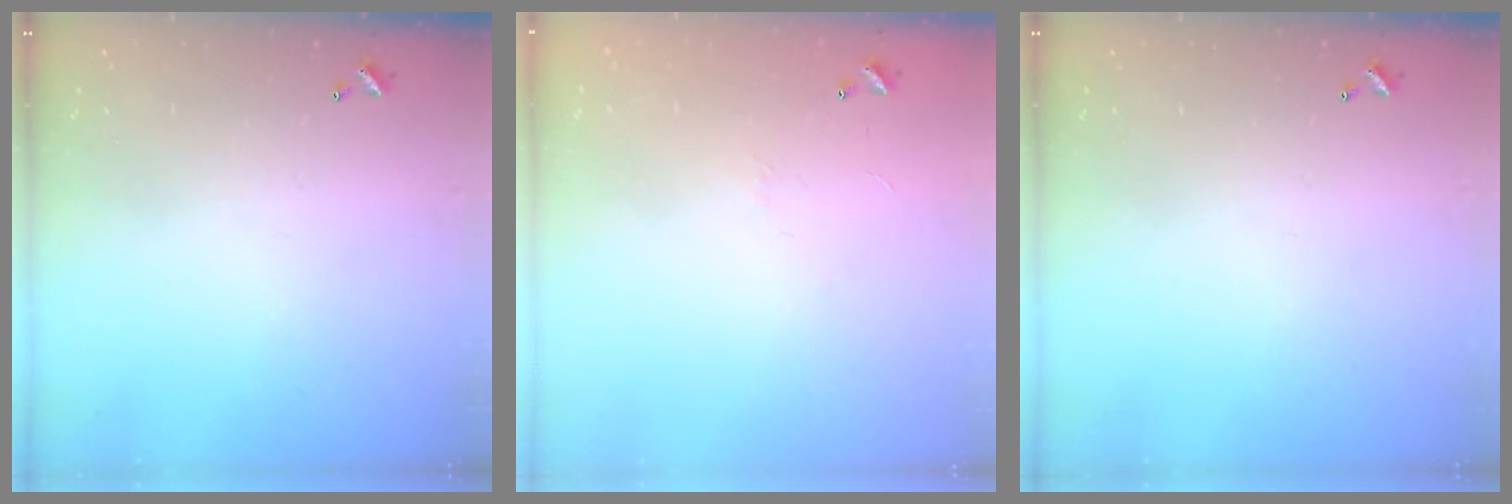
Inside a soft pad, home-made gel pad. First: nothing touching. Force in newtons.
{"total": 6.6, "press": 6.6, "slide": 0.7}
{"total": 0.0}